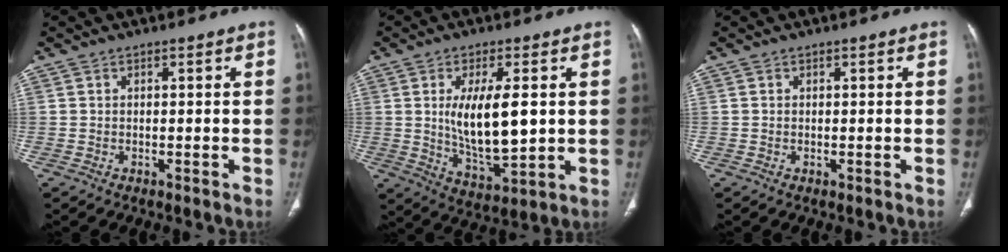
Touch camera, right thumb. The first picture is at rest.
{"total": 12.8, "force": [1.6, 4.9, 11.8], "torque": [-0.193, -0.026, 0.038]}
{"total": 0.0}